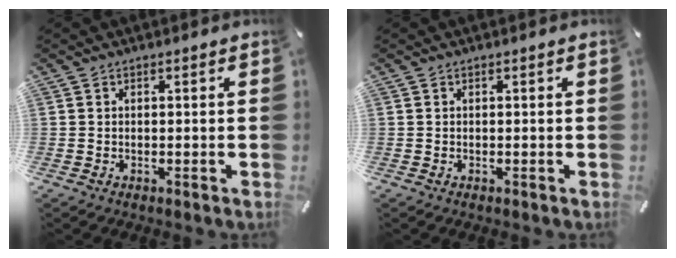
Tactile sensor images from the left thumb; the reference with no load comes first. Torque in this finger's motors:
{"motor_torque": [0.00, 0.00, 0.00, 0.00, 0.00]}